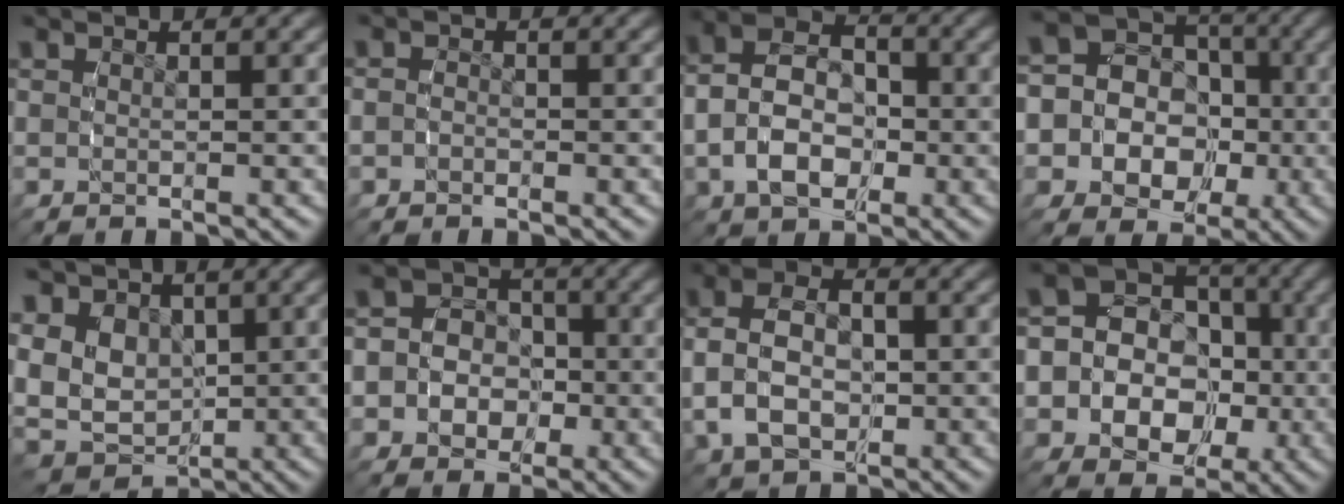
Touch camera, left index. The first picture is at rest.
{"total": 1.0, "force": [-0.9, 0.4, 0.1], "torque": [-0.009, -0.010, -0.014]}
{"total": 9.6, "force": [-0.2, 7.5, 6.0], "torque": [-0.117, -0.009, -0.009]}
{"total": 15.7, "force": [-1.8, 14.0, 6.9], "torque": [-0.179, -0.055, -0.034]}
{"total": 9.9, "force": [0.1, 8.4, 5.2], "torque": [-0.135, -0.044, 0.018]}
{"total": 9.9, "force": [-1.9, 9.1, 3.6], "torque": [-0.095, -0.031, -0.040]}
{"total": 7.3, "force": [-0.4, 5.5, 4.8], "torque": [-0.105, -0.014, -0.001]}
{"total": 15.5, "force": [-1.3, 13.6, 7.4], "torque": [-0.181, -0.045, -0.028]}